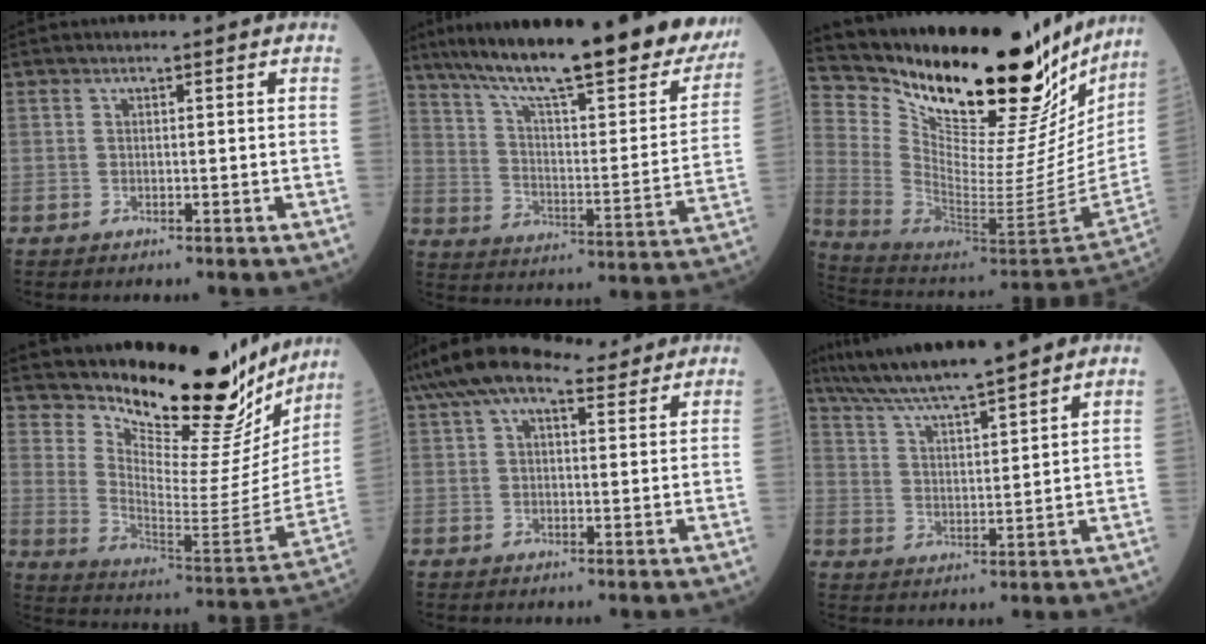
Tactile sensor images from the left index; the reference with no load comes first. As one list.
[{"total": 30.5, "force": [25.1, 4.8, 16.7], "torque": [-0.265, -0.046, 0.337]}, {"total": 32.6, "force": [27.0, 8.4, 16.3], "torque": [-0.270, -0.088, 0.388]}, {"total": 22.2, "force": [19.9, 5.2, 8.3], "torque": [-0.120, -0.078, 0.275]}, {"total": 11.0, "force": [8.1, 3.8, 6.4], "torque": [-0.123, 0.058, 0.136]}, {"total": 12.9, "force": [11.2, -0.2, 6.4], "torque": [-0.118, 0.022, 0.188]}]